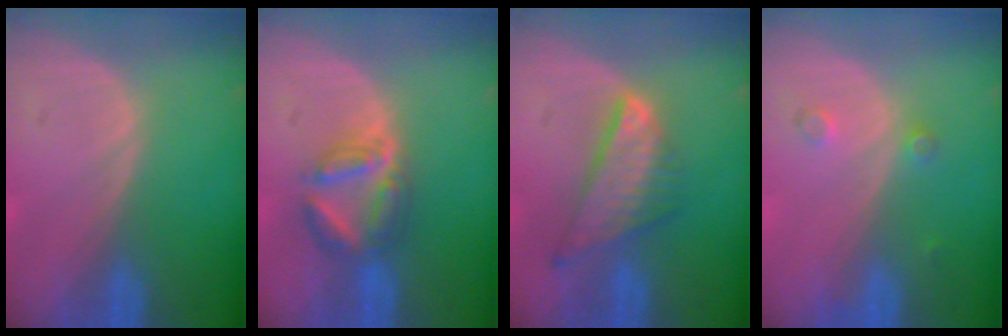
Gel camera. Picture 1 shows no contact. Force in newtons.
{"total": 5.7, "press": 5.7, "slide": 1.0}
{"total": 7.9, "press": 6.7, "slide": 4.3}
{"total": 2.1, "press": 1.8, "slide": 1.1}